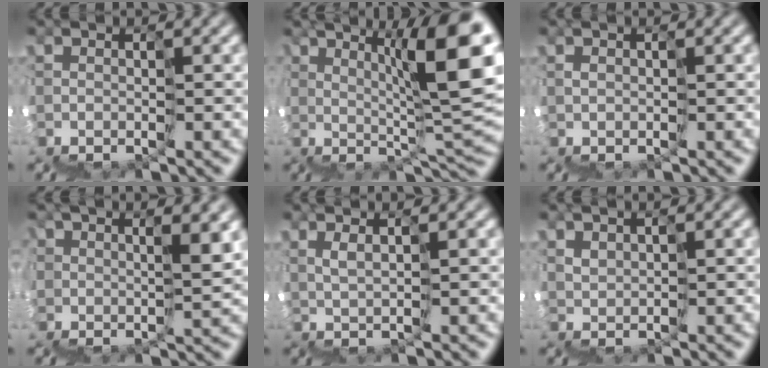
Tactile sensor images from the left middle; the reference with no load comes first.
{"total": 10.3, "force": [5.0, 1.3, 9.0], "torque": [-0.103, 0.031, 0.079]}
{"total": 0.7, "force": [0.5, 0.2, 0.4], "torque": [-0.005, 0.010, 0.011]}
{"total": 5.6, "force": [4.3, 1.7, 3.0], "torque": [-0.064, 0.003, 0.089]}
{"total": 1.9, "force": [1.3, -1.3, 0.5], "torque": [-0.010, 0.017, 0.030]}
{"total": 1.5, "force": [1.5, 0.0, 0.1], "torque": [-0.003, 0.019, 0.034]}